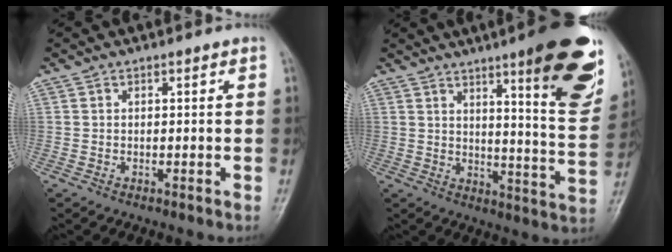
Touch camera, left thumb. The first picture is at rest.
{"total": 20.3, "force": [11.0, 3.7, 16.7], "torque": [-0.183, -0.058, 0.152]}